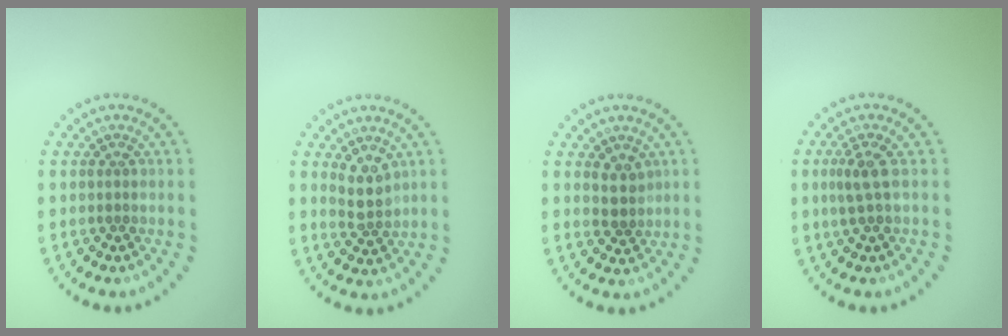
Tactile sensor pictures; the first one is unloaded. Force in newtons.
{"total": 2.5, "press": 2.1, "slide": 1.2}
{"total": 1.8, "press": 1.5, "slide": 1.1}
{"total": 1.9, "press": 1.6, "slide": 1.1}